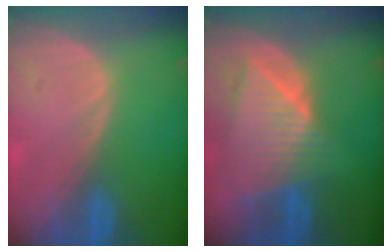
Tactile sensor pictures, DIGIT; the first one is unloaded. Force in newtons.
{"total": 8.9, "press": 7.9, "slide": 4.2}